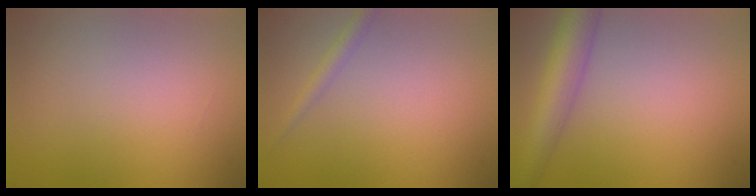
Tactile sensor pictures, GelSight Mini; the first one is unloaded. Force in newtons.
{"total": 1.3, "press": 1.3, "slide": 0.1}
{"total": 5.6, "press": 5.6, "slide": 0.1}